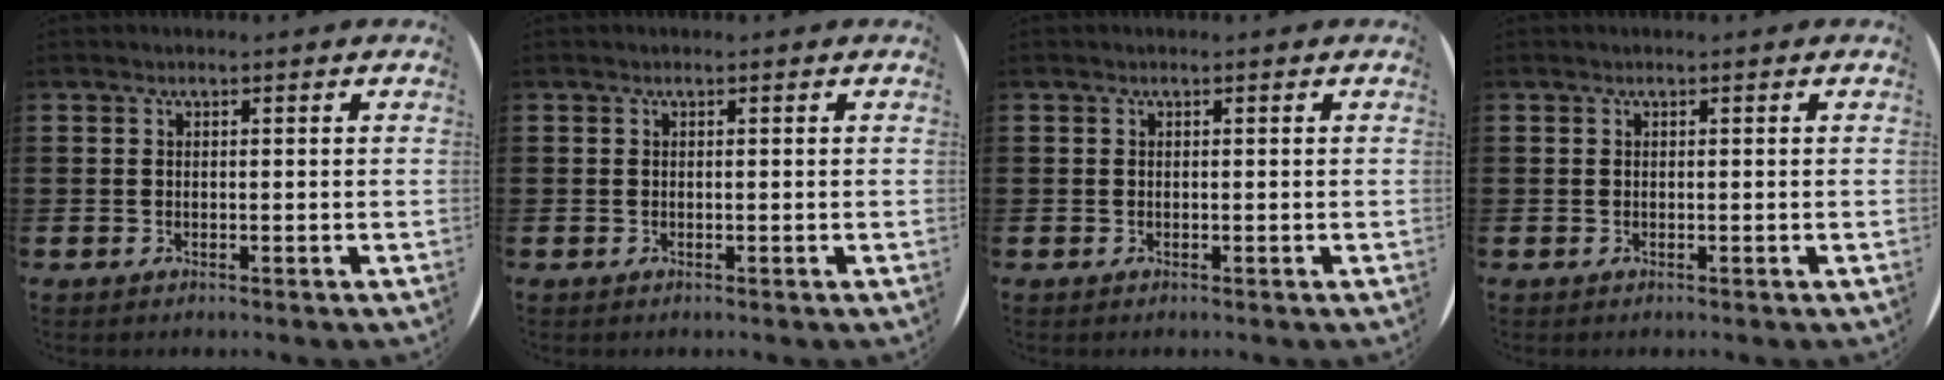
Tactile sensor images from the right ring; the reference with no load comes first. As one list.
[{"total": 0.0}, {"total": 0.0}, {"total": 0.0}]